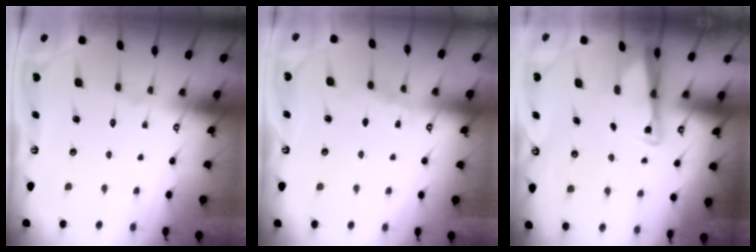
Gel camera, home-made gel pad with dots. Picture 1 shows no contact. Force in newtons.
{"total": 3.6, "press": 3.6, "slide": 0.5}
{"total": 2.5, "press": 2.5, "slide": 0.5}